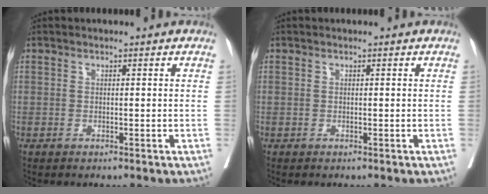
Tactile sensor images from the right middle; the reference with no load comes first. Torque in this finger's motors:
{"motor_torque": [0.09, -0.04, 0.04, 0.01]}